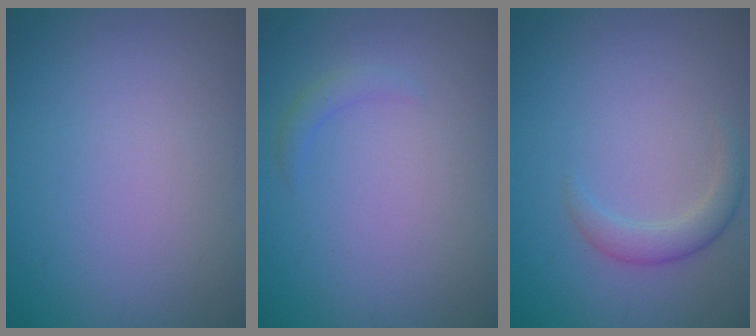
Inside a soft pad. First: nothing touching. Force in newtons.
{"total": 1.0, "press": 1.0, "slide": 0.1}
{"total": 2.0, "press": 2.0, "slide": 0.1}